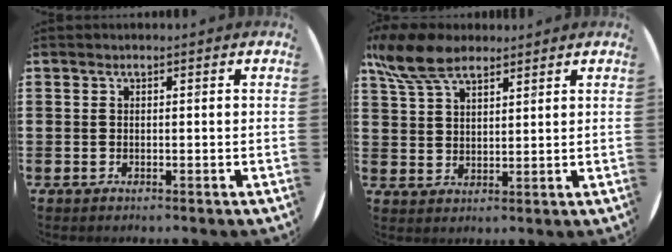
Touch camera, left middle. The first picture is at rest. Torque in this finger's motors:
{"motor_torque": [1.15, -0.99, 0.60, 0.21]}